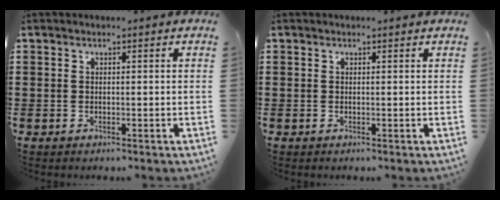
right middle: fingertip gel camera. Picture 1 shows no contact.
{"total": 0.0}